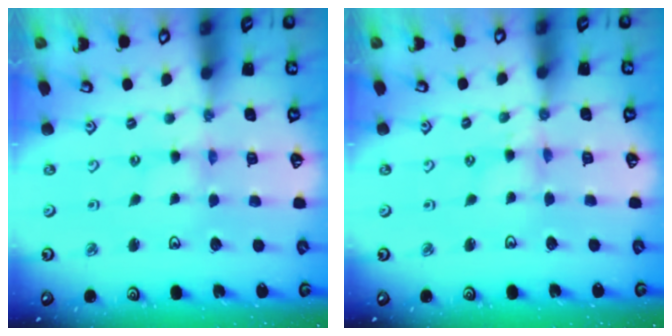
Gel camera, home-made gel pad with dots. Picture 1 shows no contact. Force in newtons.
{"total": 1.6, "press": 1.6, "slide": 0.2}